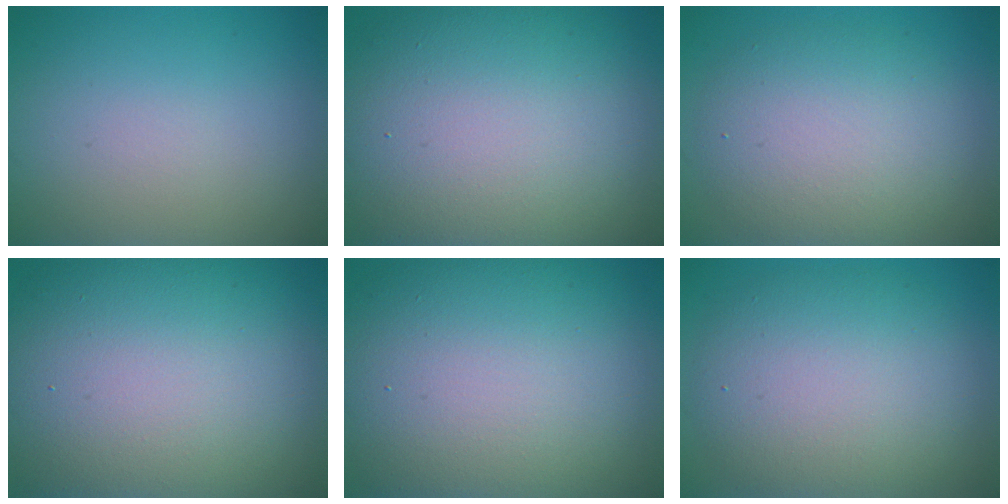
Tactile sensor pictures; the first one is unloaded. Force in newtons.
{"total": 15.5, "press": 15.5, "slide": 1.2}
{"total": 6.2, "press": 6.2, "slide": 0.7}
{"total": 18.0, "press": 18.0, "slide": 0.8}
{"total": 15.9, "press": 15.9, "slide": 0.8}
{"total": 8.6, "press": 8.6, "slide": 0.6}